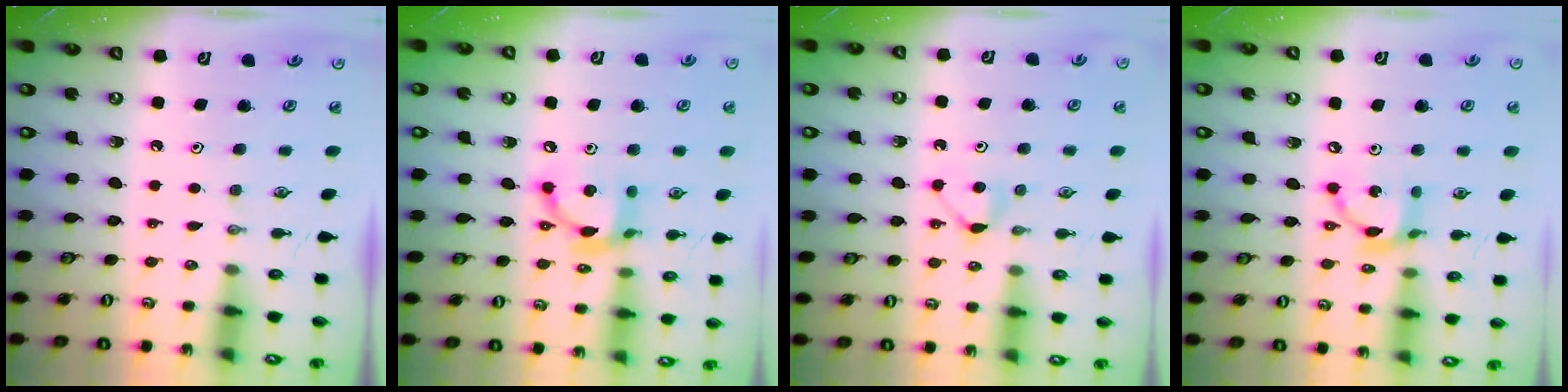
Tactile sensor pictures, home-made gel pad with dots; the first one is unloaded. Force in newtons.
{"total": 13.3, "press": 13.2, "slide": 1.2}
{"total": 4.3, "press": 4.3, "slide": 0.6}
{"total": 10.0, "press": 10.0, "slide": 0.6}